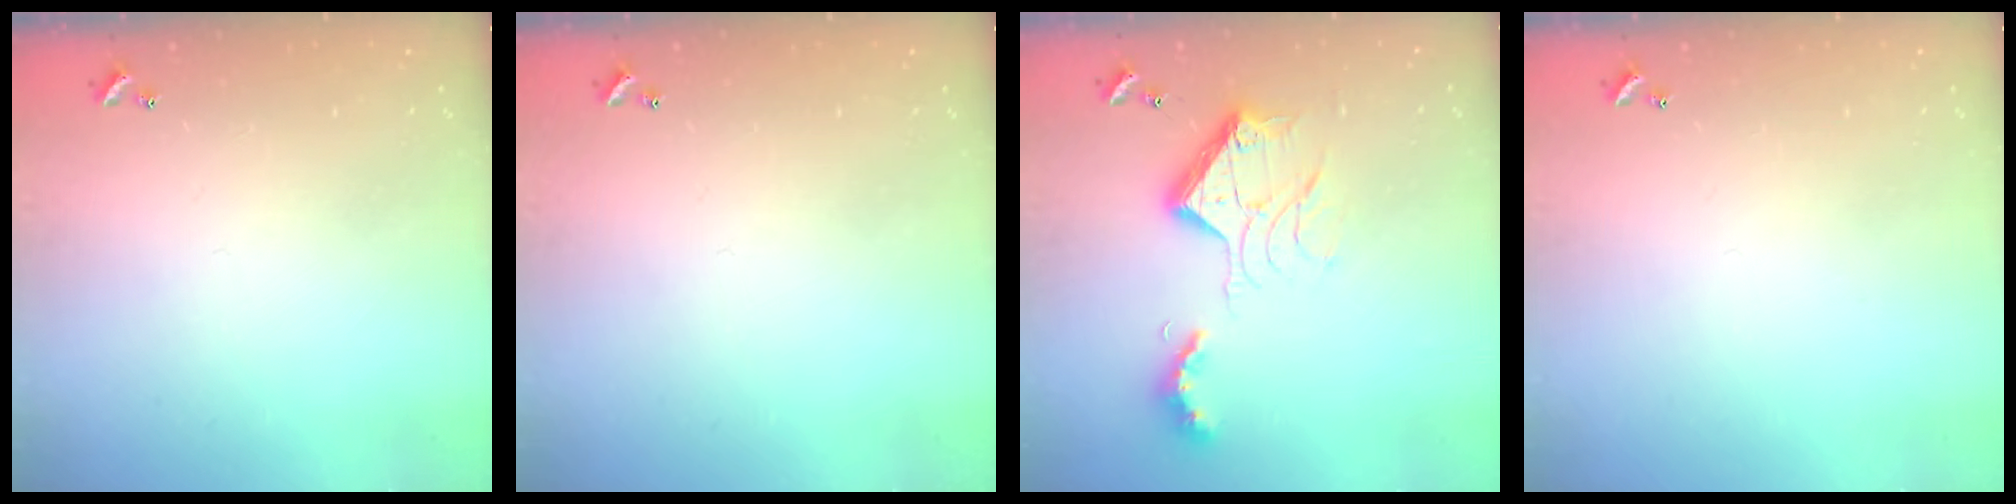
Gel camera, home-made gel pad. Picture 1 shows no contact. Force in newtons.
{"total": 0.0}
{"total": 15.7, "press": 15.7, "slide": 1.2}
{"total": 0.0}